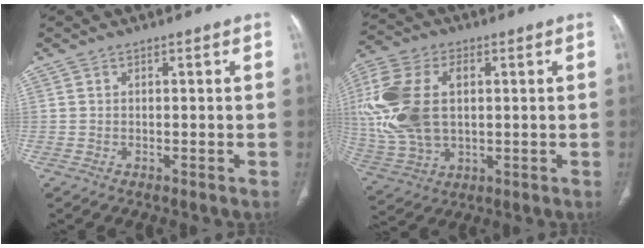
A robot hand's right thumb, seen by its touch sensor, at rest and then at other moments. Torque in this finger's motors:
{"motor_torque": [1.12, 3.89, 2.08, 0.43, 0.26]}